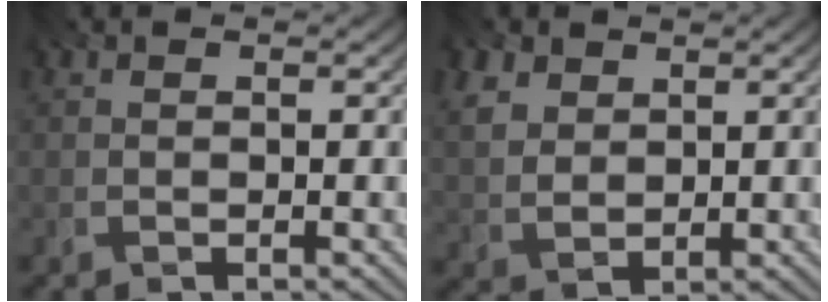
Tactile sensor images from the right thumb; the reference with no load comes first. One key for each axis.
{"total": 5.3, "fx": 2.8, "fy": 3.5, "fz": 2.8, "tx": -0.094, "ty": -0.001, "tz": 0.057}